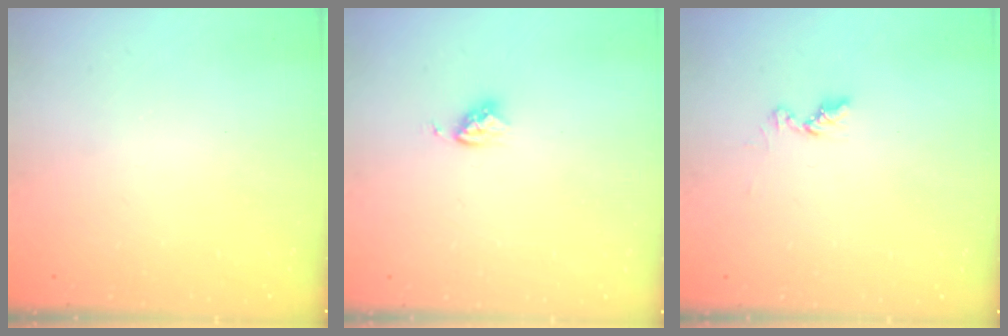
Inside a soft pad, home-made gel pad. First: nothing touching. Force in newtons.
{"total": 3.9, "press": 3.8, "slide": 0.4}
{"total": 6.4, "press": 6.3, "slide": 0.7}